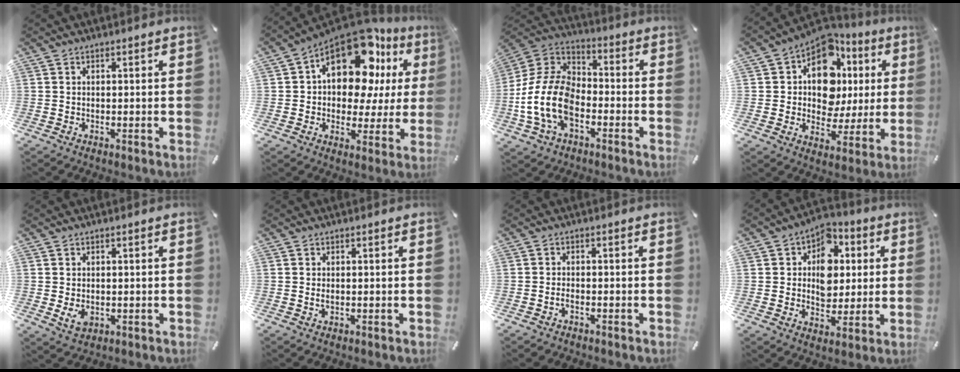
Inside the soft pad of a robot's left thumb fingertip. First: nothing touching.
{"total": 18.3, "force": [9.0, 9.9, 12.5], "torque": [-0.198, -0.066, 0.153]}
{"total": 14.6, "force": [-5.9, 9.3, 9.6], "torque": [-0.221, 0.019, -0.116]}
{"total": 14.4, "force": [4.4, 10.8, 8.5], "torque": [-0.136, -0.029, 0.085]}
{"total": 3.3, "force": [-0.3, 2.6, 2.1], "torque": [-0.043, -0.005, -0.008]}
{"total": 1.0, "force": [0.0, 0.6, 0.8], "torque": [-0.017, 0.002, -0.001]}
{"total": 1.7, "force": [-0.9, 0.9, 1.1], "torque": [-0.022, 0.004, -0.018]}
{"total": 10.4, "force": [1.6, 8.8, 5.4], "torque": [-0.078, -0.006, 0.029]}